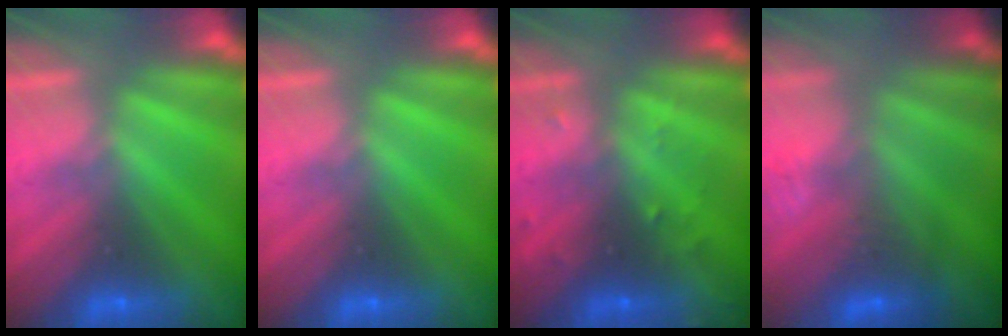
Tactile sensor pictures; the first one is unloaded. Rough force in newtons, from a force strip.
{"total": 0.0}
{"total": 3.2}
{"total": 2.8}